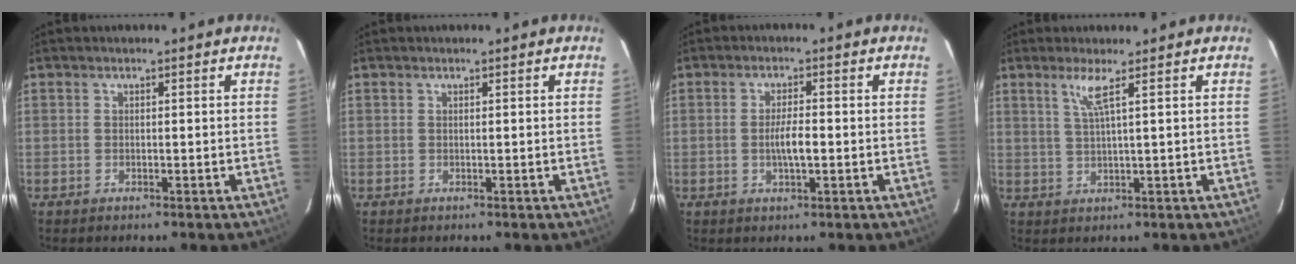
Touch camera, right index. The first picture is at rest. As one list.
[{"total": 0.0}, {"total": 3.9, "force": [-0.7, 0.8, 3.8], "torque": [-0.068, -0.003, -0.010]}, {"total": 3.3, "force": [1.8, -0.8, 2.7], "torque": [-0.049, -0.007, 0.037]}]